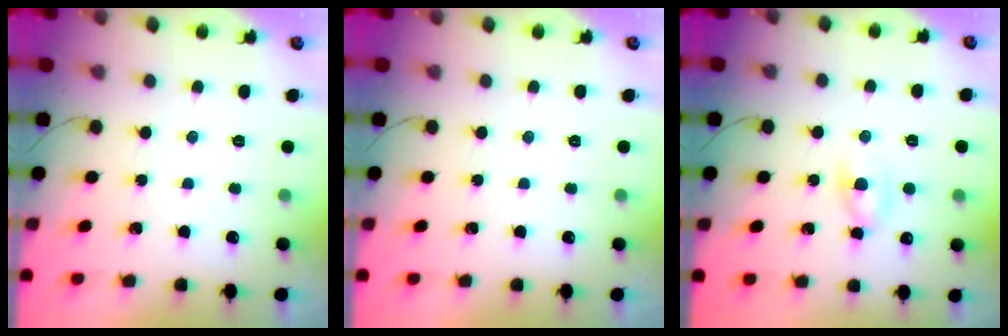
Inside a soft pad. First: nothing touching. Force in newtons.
{"total": 0.0}
{"total": 4.3, "press": 4.1, "slide": 1.4}